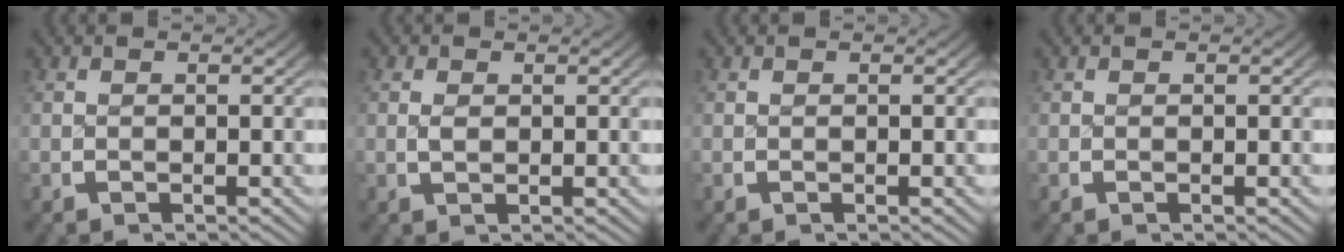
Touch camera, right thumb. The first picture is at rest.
{"total": 0.9, "force": [0.3, 0.7, 0.6], "torque": [-0.016, -0.009, 0.010]}
{"total": 0.0}
{"total": 0.0}